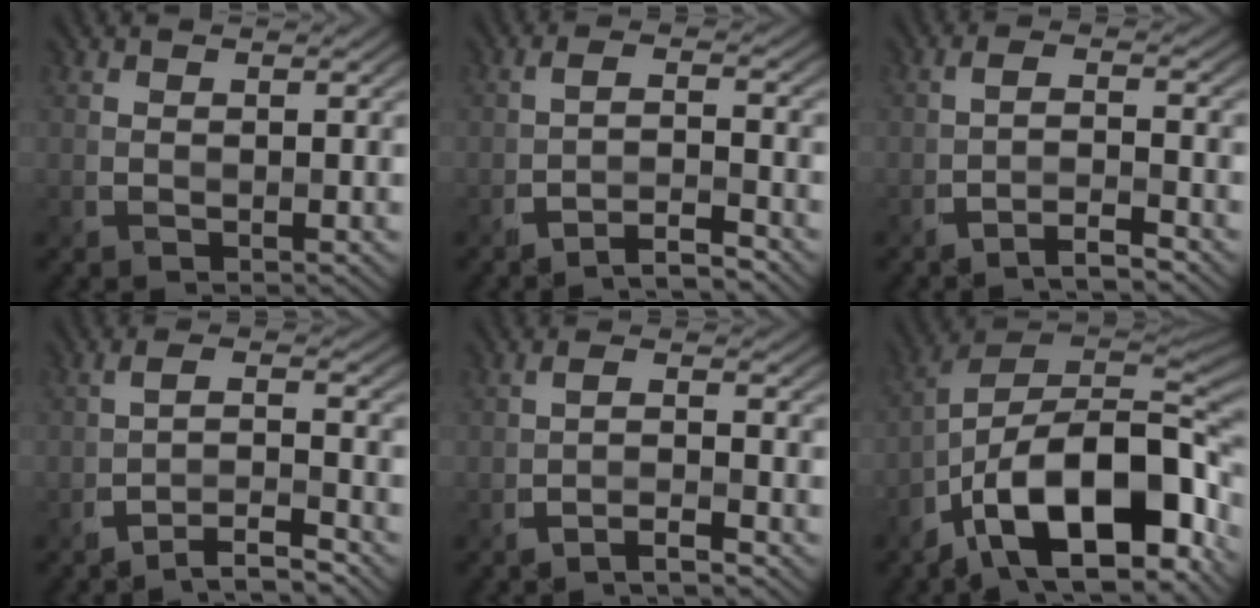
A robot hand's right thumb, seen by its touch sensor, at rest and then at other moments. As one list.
[{"total": 4.4, "force": [-3.4, 0.6, 2.7], "torque": [-0.037, 0.017, -0.071]}, {"total": 3.7, "force": [-2.8, 0.5, 2.4], "torque": [-0.038, 0.013, -0.063]}, {"total": 5.4, "force": [-4.1, 0.8, 3.3], "torque": [-0.044, 0.016, -0.082]}, {"total": 2.9, "force": [-2.2, 0.3, 1.9], "torque": [-0.032, 0.009, -0.054]}, {"total": 18.5, "force": [-7.5, 8.9, 14.3], "torque": [-0.238, 0.000, -0.134]}]